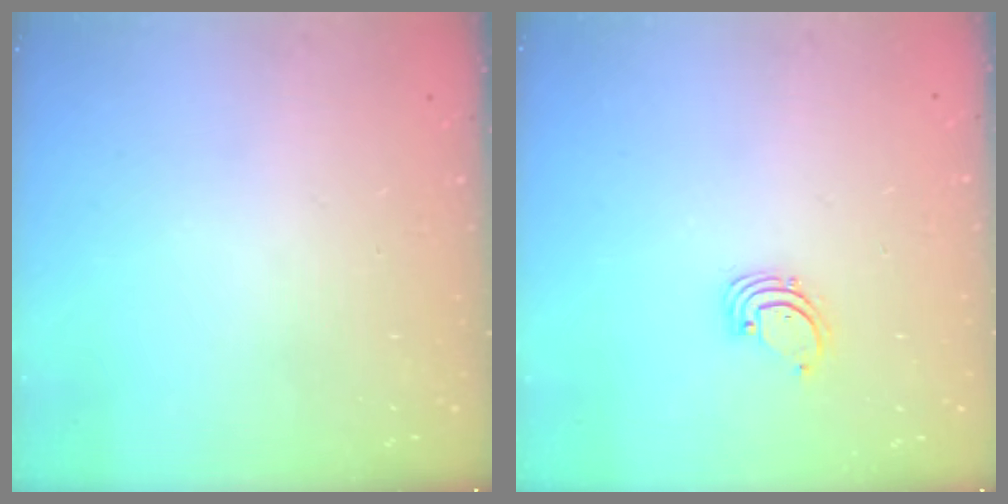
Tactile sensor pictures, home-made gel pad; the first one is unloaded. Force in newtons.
{"total": 1.4, "press": 1.4, "slide": 0.1}